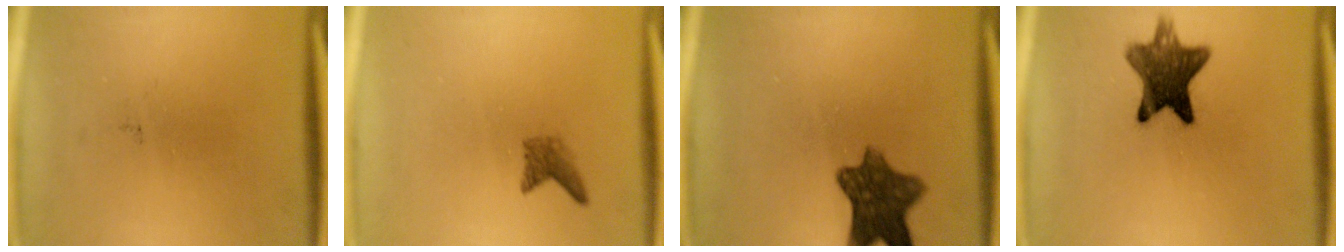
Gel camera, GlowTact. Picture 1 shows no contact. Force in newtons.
{"total": 1.7}
{"total": 9.0}
{"total": 10.6}